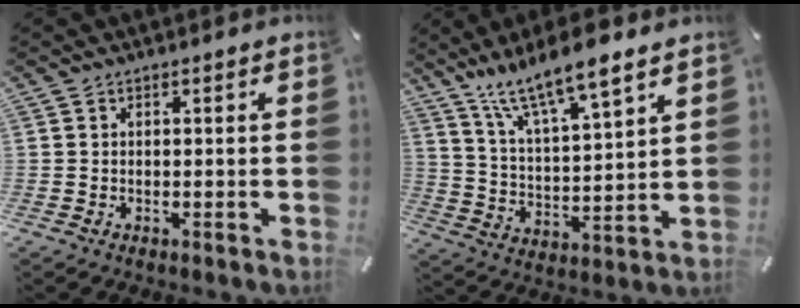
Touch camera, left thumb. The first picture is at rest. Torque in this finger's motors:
{"motor_torque": [0.60, 0.46, 1.23, -1.54, 0.19]}